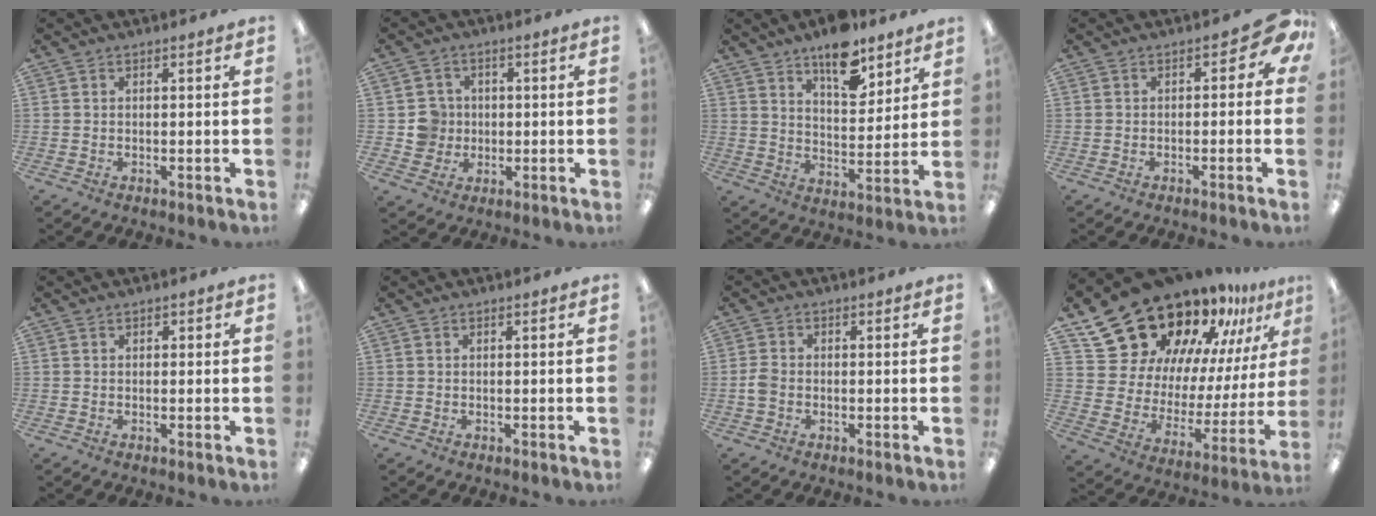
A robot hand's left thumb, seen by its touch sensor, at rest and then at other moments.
{"total": 6.1, "force": [0.0, 6.1, 0.9], "torque": [-0.009, 0.008, 0.000]}
{"total": 12.7, "force": [9.3, 5.7, 6.5], "torque": [-0.080, -0.056, 0.160]}
{"total": 4.0, "force": [0.0, 2.7, 2.9], "torque": [-0.030, -0.001, -0.003]}
{"total": 1.0, "force": [0.4, 0.9, 0.3], "torque": [0.003, 0.000, 0.005]}
{"total": 0.0}
{"total": 3.5, "force": [-0.8, 2.7, 2.2], "torque": [-0.044, 0.006, -0.016]}
{"total": 25.1, "force": [21.2, 11.5, 6.9], "torque": [-0.117, -0.166, 0.395]}